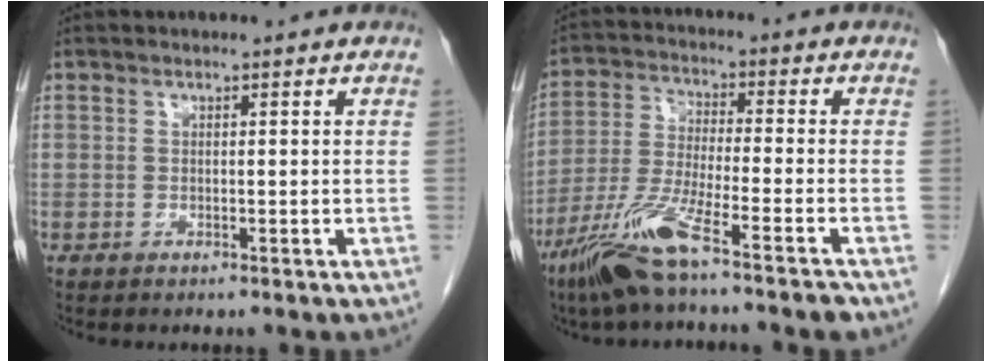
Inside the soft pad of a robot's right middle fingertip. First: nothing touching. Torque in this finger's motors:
{"motor_torque": [1.15, -0.99, 0.32, 0.08]}